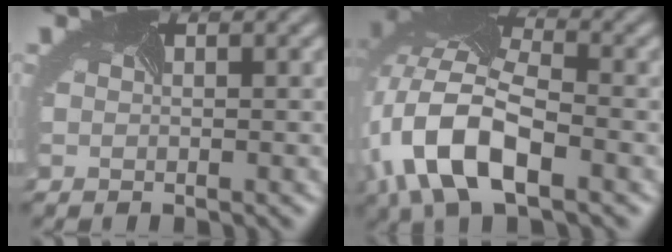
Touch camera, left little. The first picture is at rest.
{"total": 11.2, "force": [-4.5, 5.0, 8.9], "torque": [-0.195, 0.001, -0.084]}